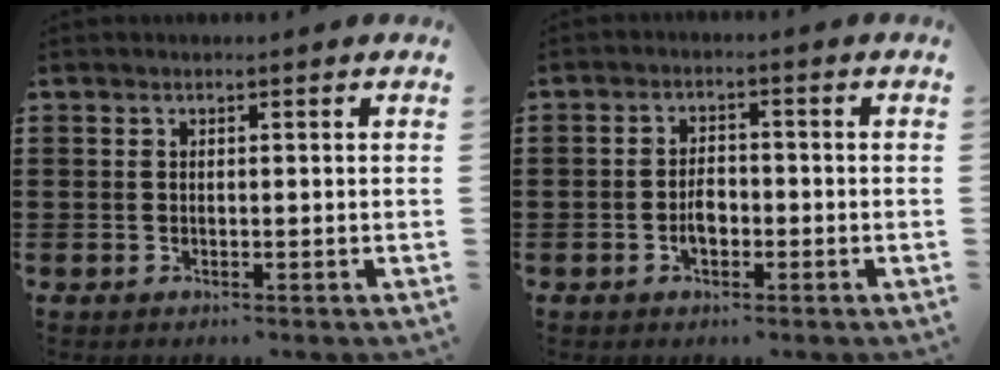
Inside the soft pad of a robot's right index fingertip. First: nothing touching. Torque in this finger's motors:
{"motor_torque": [1.34, 0.80, 0.23, 0.05]}